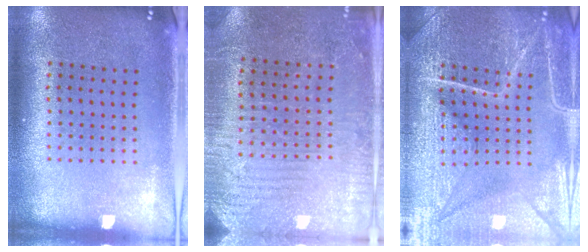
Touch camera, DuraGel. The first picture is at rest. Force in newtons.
{"total": 2.9, "press": 2.8, "slide": 0.6}
{"total": 7.0, "press": 7.0, "slide": 0.8}